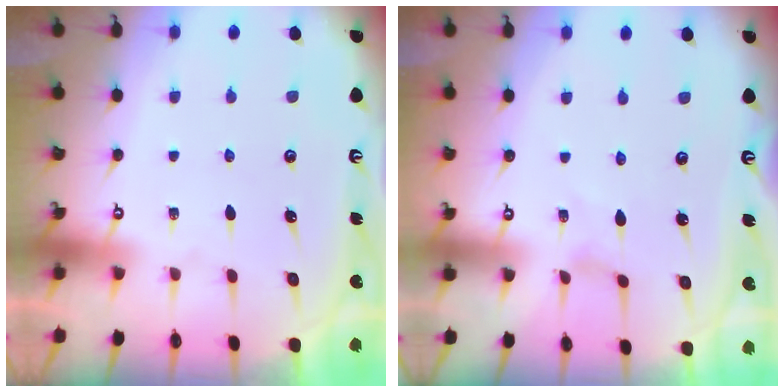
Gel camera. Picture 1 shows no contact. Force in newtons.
{"total": 0.0}